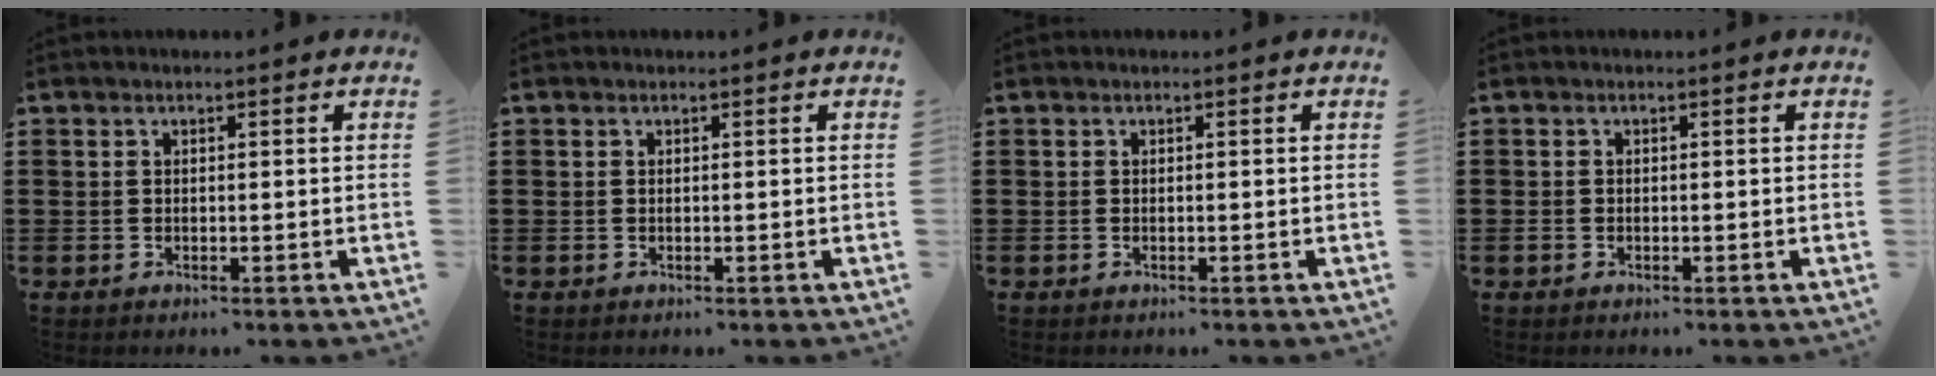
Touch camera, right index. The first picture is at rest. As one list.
[{"total": 0.0}, {"total": 0.0}, {"total": 0.7, "force": [-0.4, 0.5, 0.2], "torque": [-0.004, 0.002, -0.008]}]